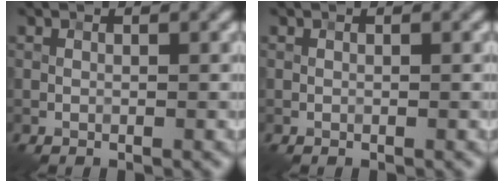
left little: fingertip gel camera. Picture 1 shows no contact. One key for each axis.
{"total": 0.0}